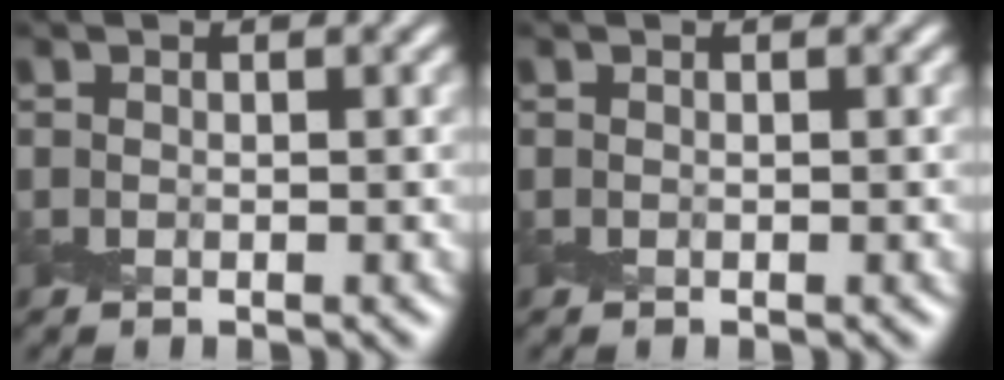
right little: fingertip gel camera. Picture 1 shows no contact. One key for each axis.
{"total": 0.0}